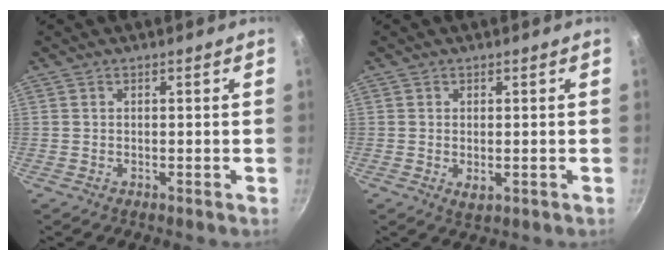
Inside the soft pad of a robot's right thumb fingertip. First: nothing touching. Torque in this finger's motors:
{"motor_torque": [-0.31, 0.22, -0.14, 0.05, 0.13]}